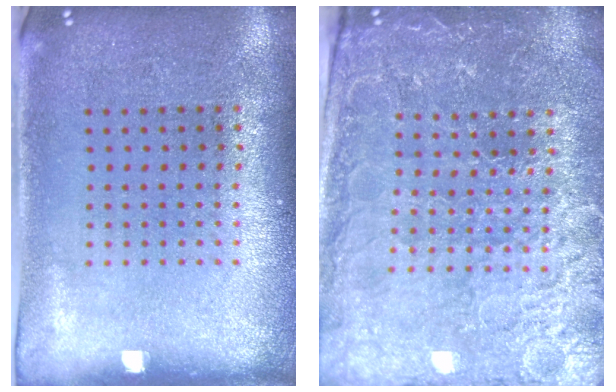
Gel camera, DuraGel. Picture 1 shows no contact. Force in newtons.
{"total": 4.0, "press": 3.8, "slide": 0.9}